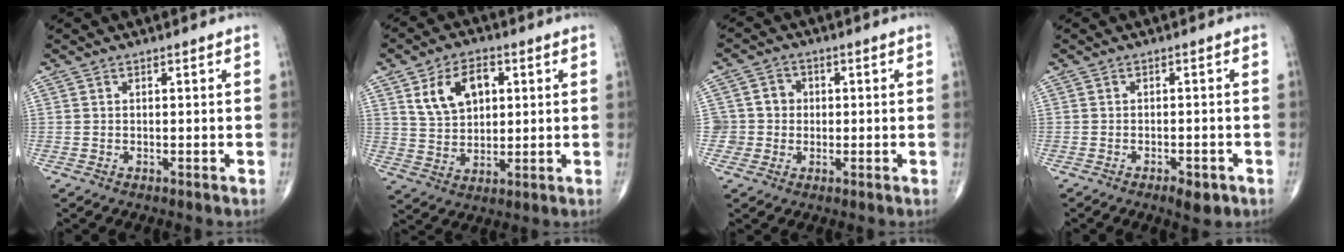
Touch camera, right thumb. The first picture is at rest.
{"total": 10.2, "force": [3.5, 6.7, 6.8], "torque": [-0.097, -0.004, 0.068]}
{"total": 5.3, "force": [-0.1, 5.2, 0.5], "torque": [0.030, 0.014, -0.008]}
{"total": 3.5, "force": [-2.0, 1.4, 2.5], "torque": [-0.037, 0.007, -0.025]}